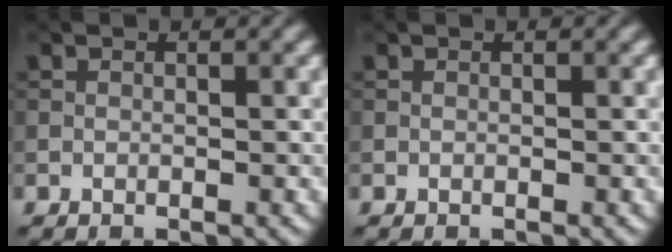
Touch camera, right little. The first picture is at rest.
{"total": 0.0}